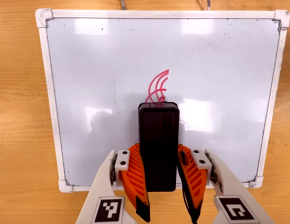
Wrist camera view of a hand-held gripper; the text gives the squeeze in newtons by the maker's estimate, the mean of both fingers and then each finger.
{"total": 8.9, "left": 7.2, "right": 10.5}